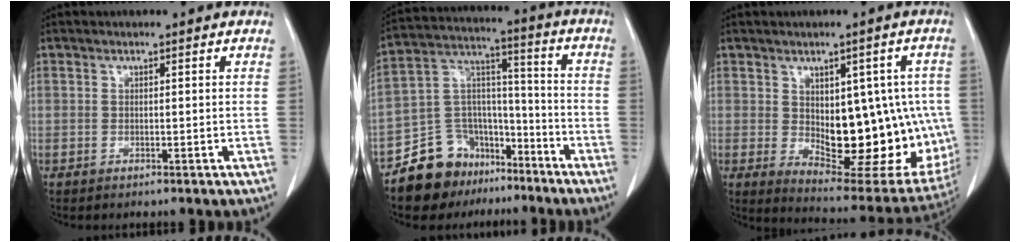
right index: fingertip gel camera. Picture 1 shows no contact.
{"total": 13.8, "force": [-10.3, 8.6, 3.2], "torque": [-0.057, 0.077, -0.173]}
{"total": 18.8, "force": [-1.0, 8.8, 16.6], "torque": [-0.183, 0.008, 0.021]}